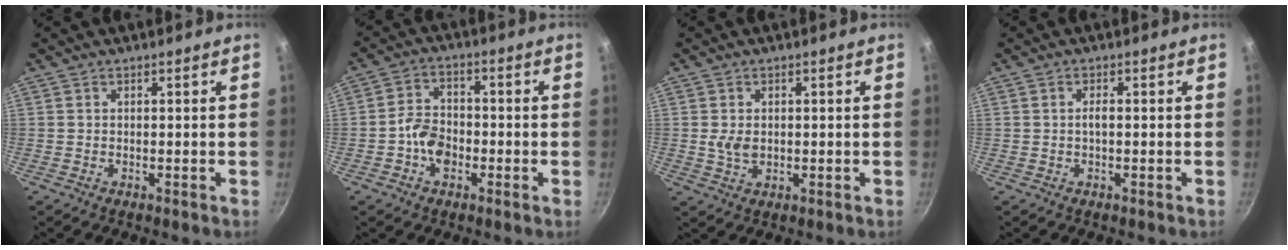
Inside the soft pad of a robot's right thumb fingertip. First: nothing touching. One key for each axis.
{"total": 6.2, "fx": -2.1, "fy": 4.4, "fz": 3.7, "tx": -0.047, "ty": 0.023, "tz": -0.046}
{"total": 3.5, "fx": 0.2, "fy": 2.4, "fz": 2.5, "tx": -0.044, "ty": -0.005, "tz": 0.007}
{"total": 1.4, "fx": -0.1, "fy": 0.6, "fz": 1.3, "tx": -0.027, "ty": 0.005, "tz": -0.004}